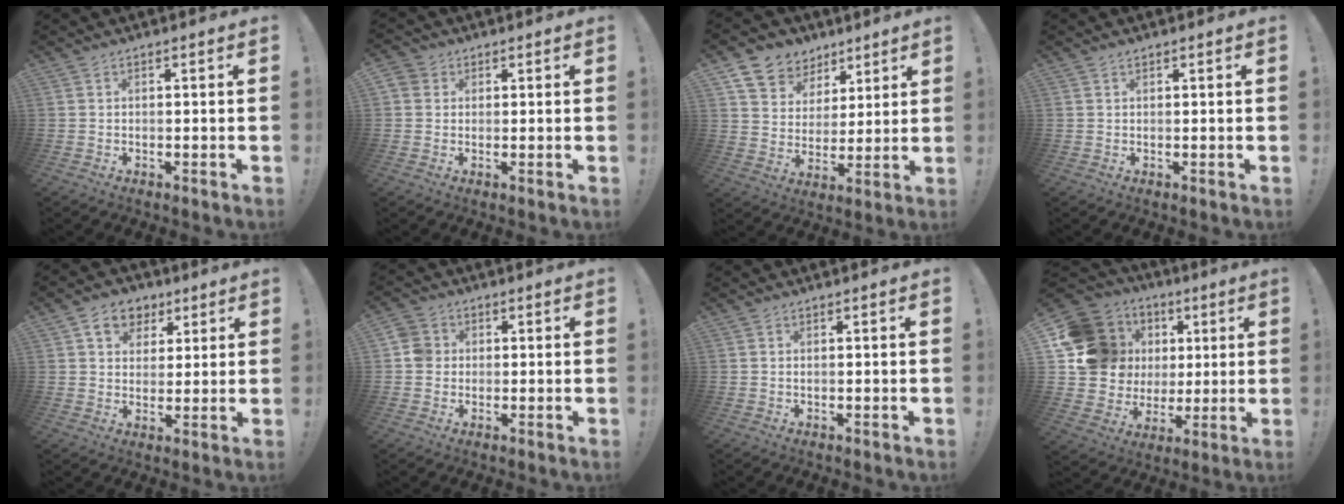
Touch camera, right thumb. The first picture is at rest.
{"total": 3.4, "force": [1.2, 3.1, 1.1], "torque": [-0.028, 0.005, 0.024]}
{"total": 9.9, "force": [6.3, 7.4, 1.8], "torque": [-0.030, -0.047, 0.126]}
{"total": 0.6, "force": [0.5, 0.1, 0.2], "torque": [-0.004, -0.002, 0.010]}
{"total": 9.5, "force": [4.6, 7.5, 3.4], "torque": [-0.047, -0.017, 0.091]}
{"total": 5.2, "force": [0.2, 4.8, 1.9], "torque": [-0.038, 0.016, 0.005]}
{"total": 0.0}
{"total": 20.3, "force": [5.6, 17.5, 8.6], "torque": [-0.135, -0.013, 0.149]}